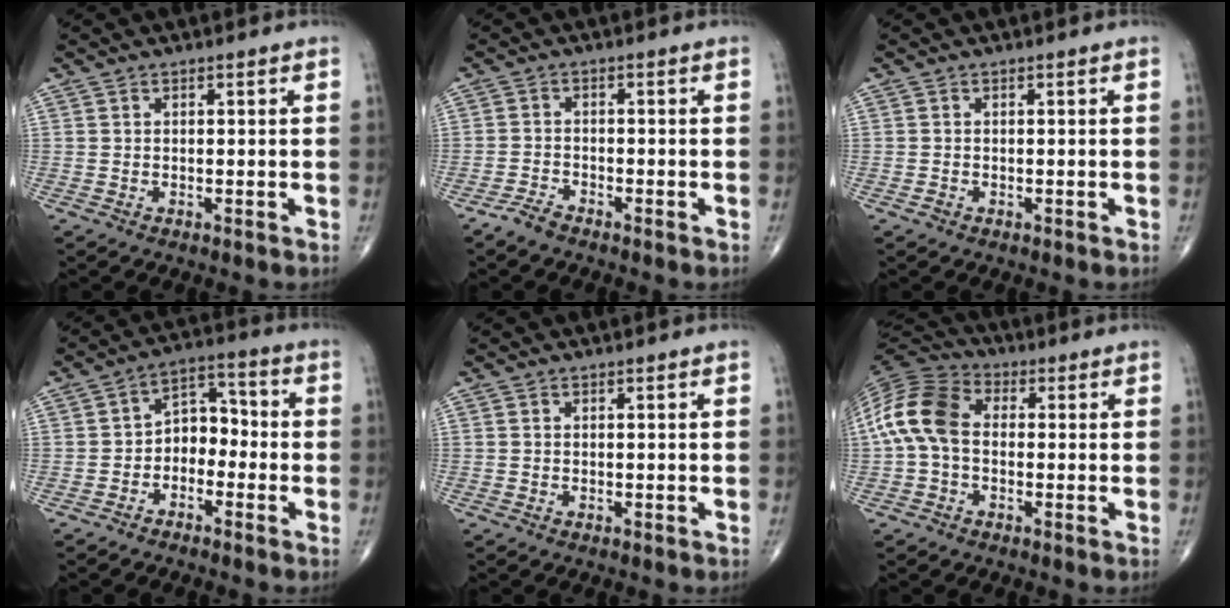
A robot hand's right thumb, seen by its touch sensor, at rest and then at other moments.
{"total": 2.5, "force": [-2.2, 0.7, 0.9], "torque": [-0.023, 0.004, -0.046]}
{"total": 0.6, "force": [-0.4, 0.5, 0.1], "torque": [-0.001, 0.004, -0.008]}
{"total": 6.9, "force": [-2.1, 4.9, 4.4], "torque": [-0.040, 0.042, -0.051]}
{"total": 0.0}
{"total": 11.6, "force": [0.0, 7.9, 8.5], "torque": [-0.168, 0.031, -0.015]}